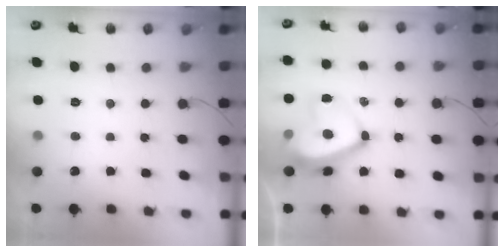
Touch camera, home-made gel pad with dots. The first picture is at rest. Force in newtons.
{"total": 14.3, "press": 14.2, "slide": 1.4}